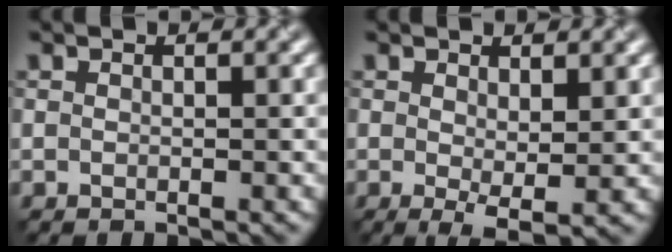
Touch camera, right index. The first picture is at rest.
{"total": 2.5, "force": [0.3, 0.7, 2.4], "torque": [-0.041, -0.011, 0.010]}